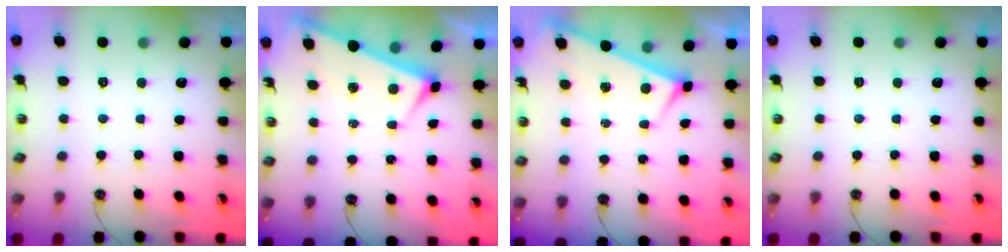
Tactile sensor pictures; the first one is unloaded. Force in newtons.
{"total": 2.9, "press": 2.9, "slide": 0.4}
{"total": 2.9, "press": 2.9, "slide": 0.3}
{"total": 0.0}